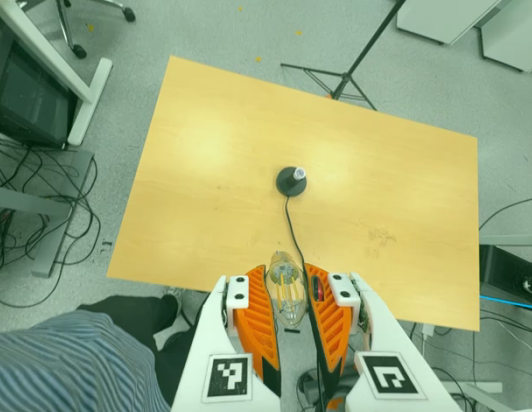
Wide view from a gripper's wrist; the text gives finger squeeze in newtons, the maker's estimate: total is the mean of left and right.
{"total": 19.0, "left": 22.4, "right": 15.5}